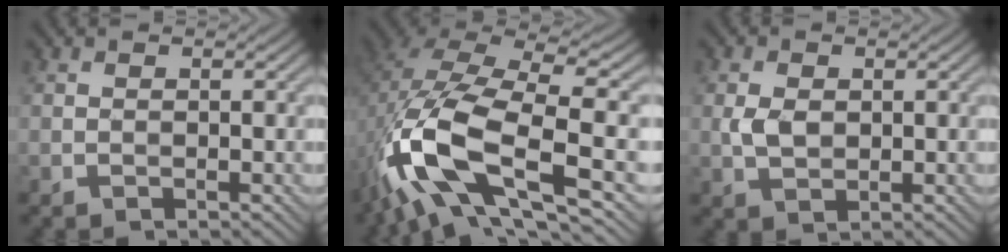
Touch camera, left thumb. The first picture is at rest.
{"total": 15.0, "force": [-4.7, 6.4, 12.7], "torque": [-0.291, -0.013, -0.090]}
{"total": 2.6, "force": [0.2, 1.7, 1.9], "torque": [-0.050, 0.003, 0.005]}